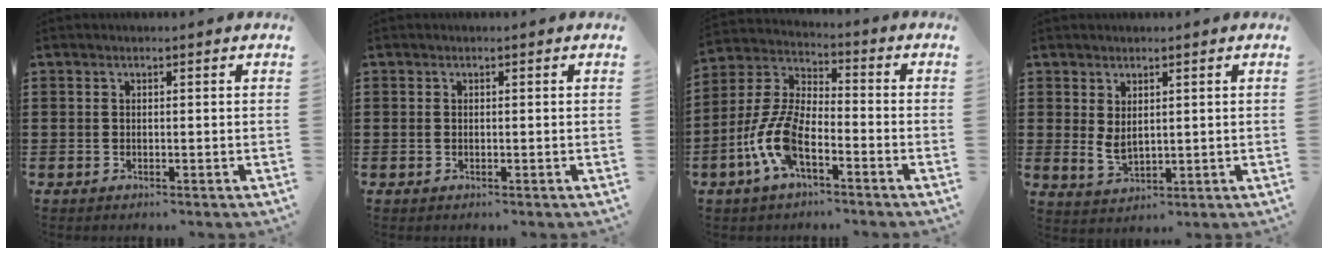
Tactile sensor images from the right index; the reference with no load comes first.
{"total": 0.0}
{"total": 9.9, "force": [-4.4, 4.0, 7.9], "torque": [-0.202, -0.014, -0.090]}
{"total": 2.7, "force": [1.1, 1.4, 2.0], "torque": [-0.040, 0.001, 0.022]}